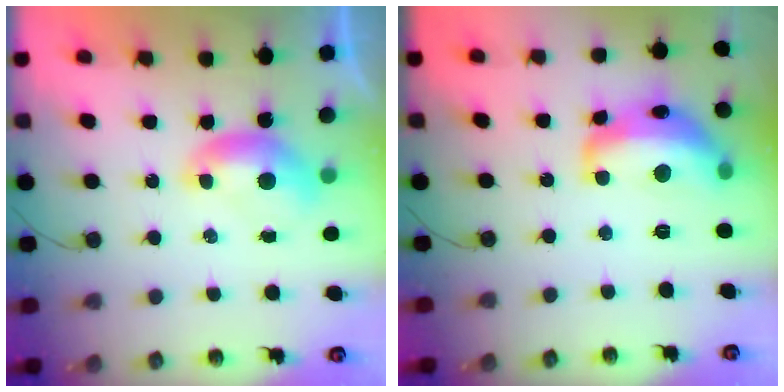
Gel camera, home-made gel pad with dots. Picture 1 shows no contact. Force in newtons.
{"total": 10.5, "press": 10.5, "slide": 1.0}